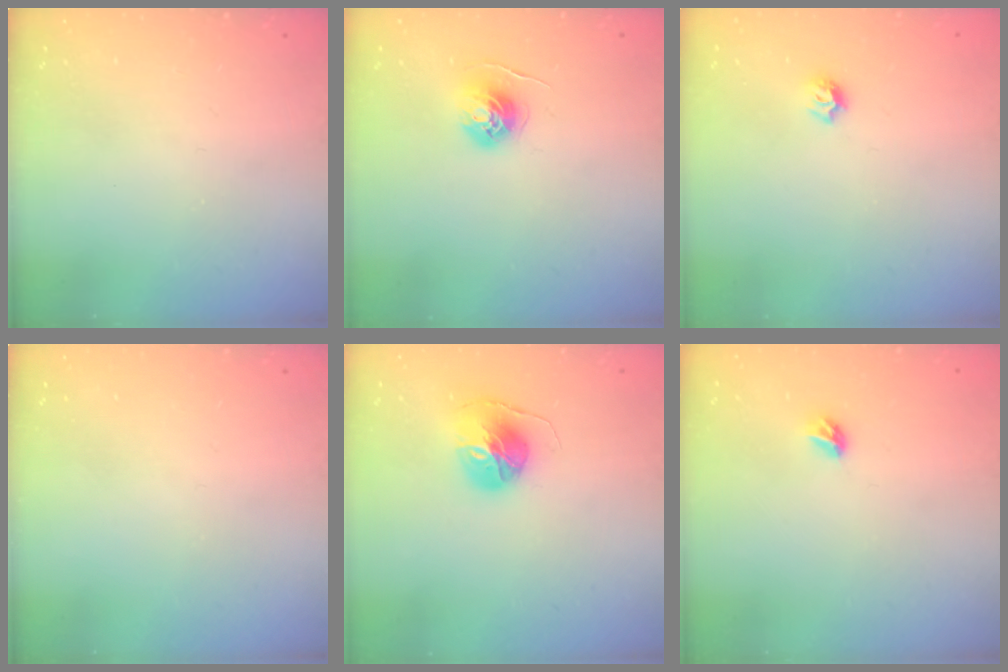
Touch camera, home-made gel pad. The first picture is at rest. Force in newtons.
{"total": 5.7, "press": 5.7, "slide": 0.5}
{"total": 5.5, "press": 5.4, "slide": 0.7}
{"total": 0.0}
{"total": 10.1, "press": 10.1, "slide": 0.2}
{"total": 4.5, "press": 4.4, "slide": 0.9}